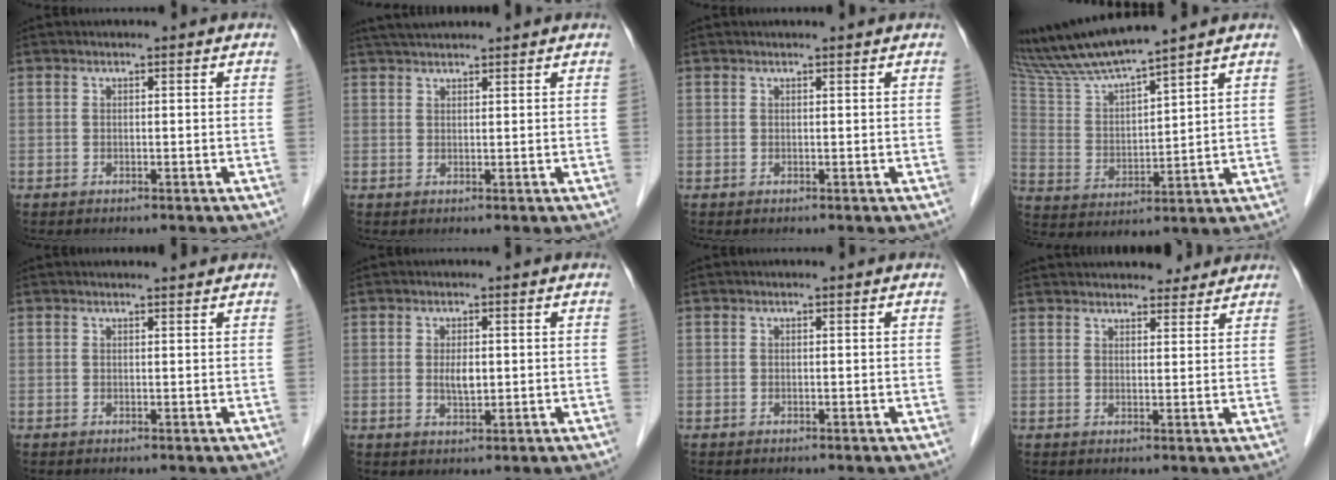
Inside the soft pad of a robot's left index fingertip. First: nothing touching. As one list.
[{"total": 4.7, "force": [4.3, 0.3, 1.8], "torque": [-0.028, 0.035, 0.076]}, {"total": 1.3, "force": [1.2, 0.0, 0.3], "torque": [-0.006, 0.008, 0.017]}, {"total": 11.6, "force": [10.7, -1.2, 4.4], "torque": [-0.100, 0.005, 0.213]}, {"total": 2.3, "force": [2.3, 0.0, 0.5], "torque": [-0.008, 0.008, 0.027]}, {"total": 2.4, "force": [0.2, 0.9, 2.2], "torque": [-0.041, -0.005, 0.004]}, {"total": 0.0}, {"total": 12.9, "force": [12.0, 3.4, 3.5], "torque": [-0.041, 0.030, 0.162]}]